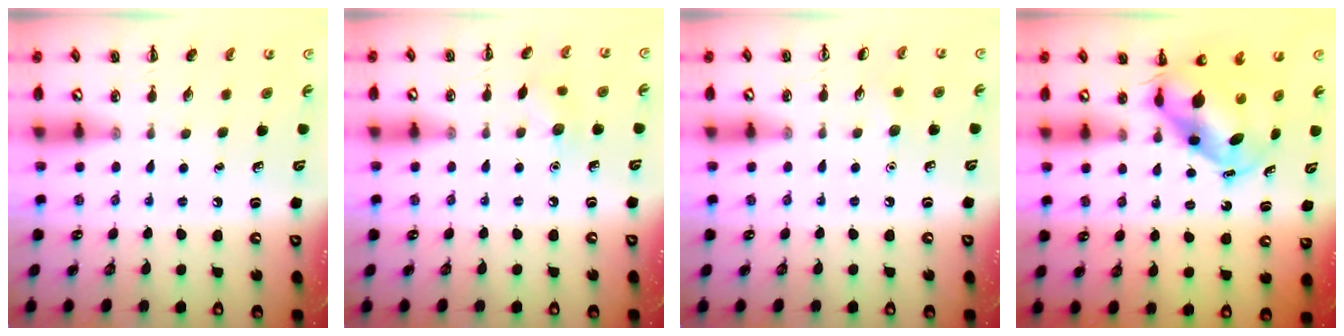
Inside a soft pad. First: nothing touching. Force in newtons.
{"total": 7.1, "press": 6.9, "slide": 1.5}
{"total": 4.0, "press": 3.8, "slide": 1.2}
{"total": 7.1, "press": 6.7, "slide": 2.4}